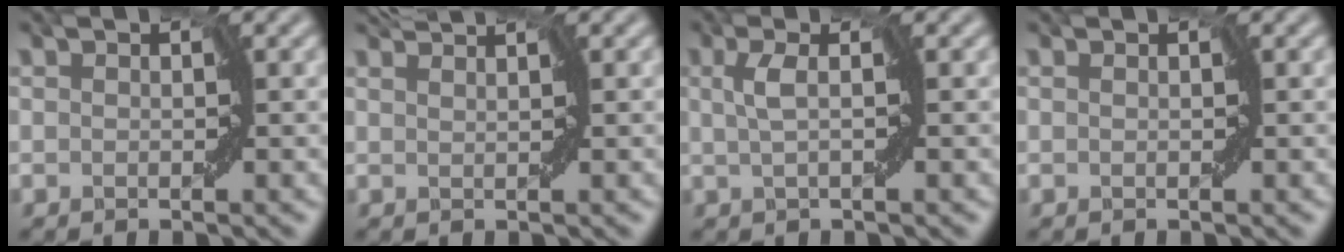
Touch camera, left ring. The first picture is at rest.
{"total": 0.8, "force": [0.6, -0.4, 0.2], "torque": [-0.004, 0.005, 0.011]}
{"total": 1.3, "force": [0.4, -0.2, 1.2], "torque": [-0.028, 0.003, 0.007]}
{"total": 0.0}